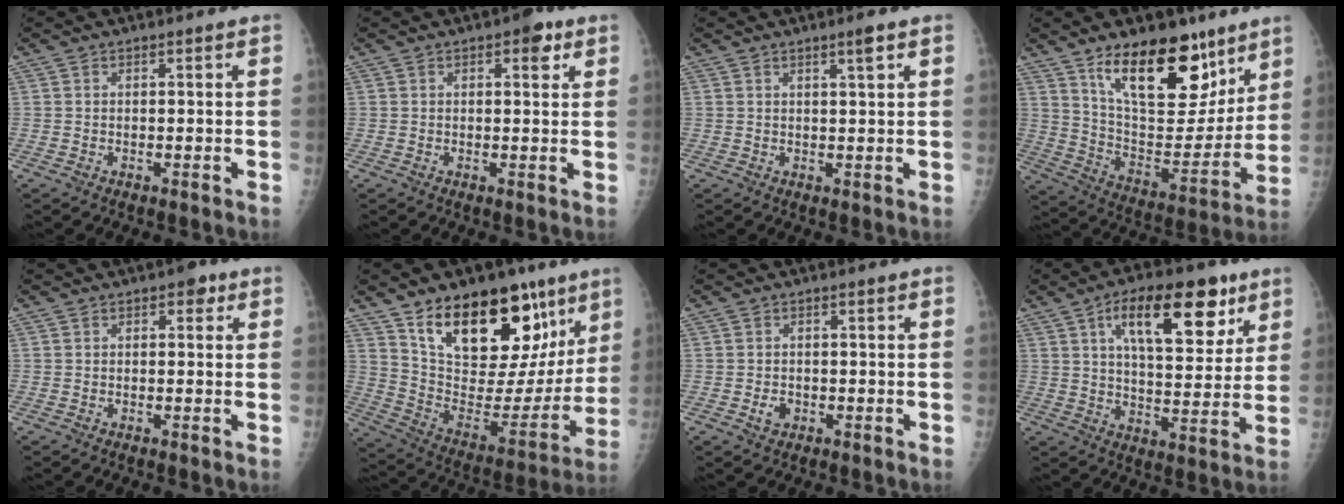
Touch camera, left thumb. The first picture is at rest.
{"total": 3.5, "force": [1.8, 1.7, 2.5], "torque": [-0.019, -0.002, 0.017]}
{"total": 2.4, "force": [1.4, 0.0, 1.9], "torque": [-0.031, -0.009, 0.024]}
{"total": 21.4, "force": [13.4, 9.8, 13.4], "torque": [-0.153, -0.078, 0.228]}
{"total": 2.3, "force": [1.0, 1.5, 1.5], "torque": [-0.004, 0.001, 0.008]}
{"total": 27.0, "force": [15.5, 13.3, 17.6], "torque": [-0.221, -0.051, 0.255]}
{"total": 1.9, "force": [-0.7, 1.5, 0.8], "torque": [-0.008, 0.002, -0.010]}
{"total": 17.6, "force": [8.8, 7.7, 13.2], "torque": [-0.158, -0.029, 0.137]}